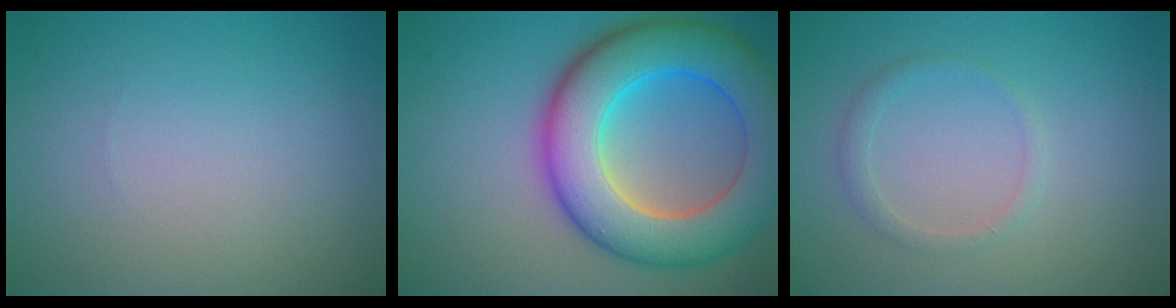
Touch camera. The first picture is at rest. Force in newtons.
{"total": 11.3, "press": 11.3, "slide": 0.3}
{"total": 1.3, "press": 1.3, "slide": 0.0}